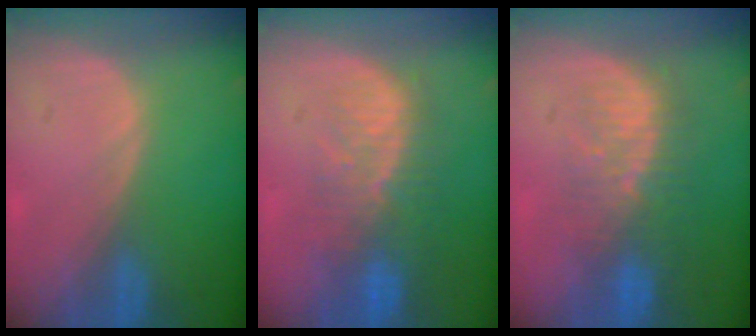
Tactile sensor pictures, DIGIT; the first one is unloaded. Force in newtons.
{"total": 10.1, "press": 8.5, "slide": 5.5}
{"total": 8.7, "press": 8.0, "slide": 3.6}